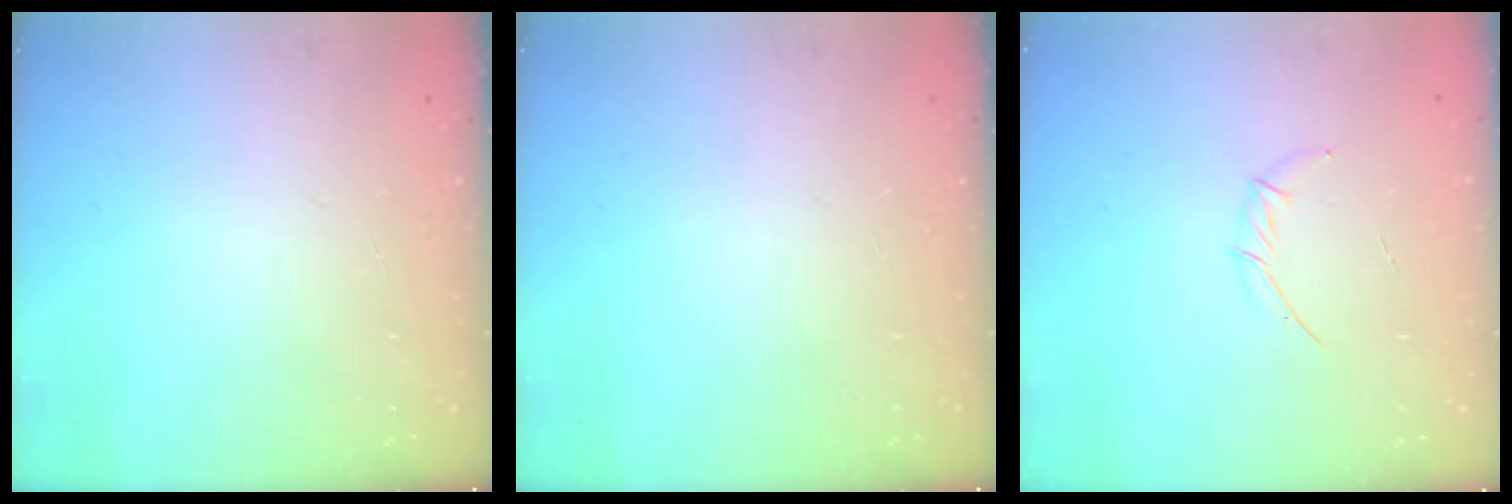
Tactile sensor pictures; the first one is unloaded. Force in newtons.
{"total": 0.0}
{"total": 4.0, "press": 3.9, "slide": 0.9}